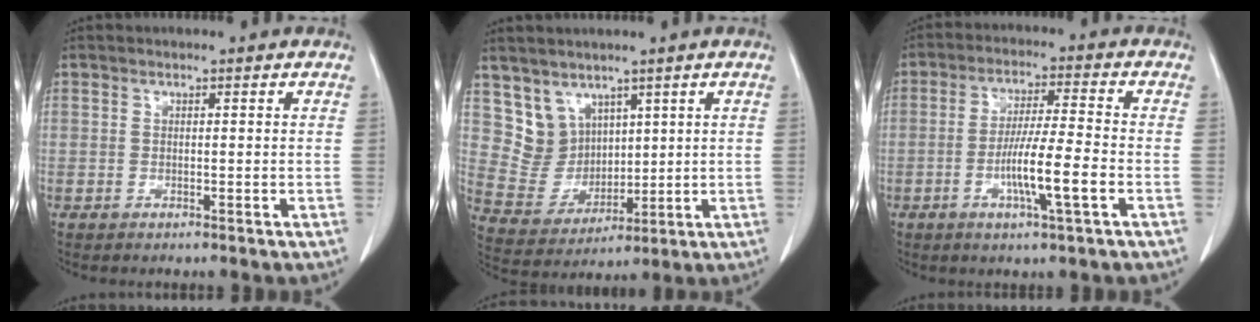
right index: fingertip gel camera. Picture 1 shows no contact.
{"total": 7.0, "force": [4.3, 5.5, 0.6], "torque": [-0.027, 0.017, 0.103]}
{"total": 9.1, "force": [-2.8, 0.0, 8.6], "torque": [-0.156, -0.006, -0.054]}